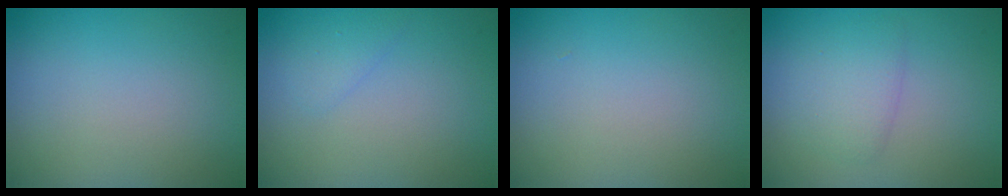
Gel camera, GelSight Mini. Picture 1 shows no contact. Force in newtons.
{"total": 1.1, "press": 1.1, "slide": 0.0}
{"total": 0.0}
{"total": 2.4, "press": 2.4, "slide": 0.1}